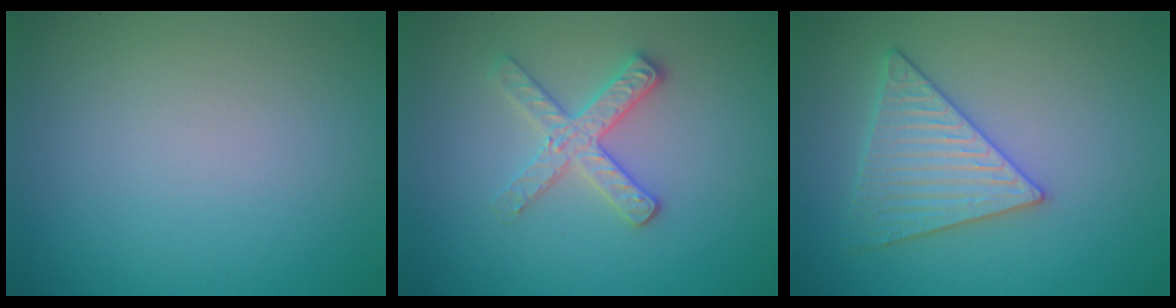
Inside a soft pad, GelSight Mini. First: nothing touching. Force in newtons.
{"total": 2.9, "press": 2.8, "slide": 0.8}
{"total": 3.9, "press": 3.6, "slide": 1.3}